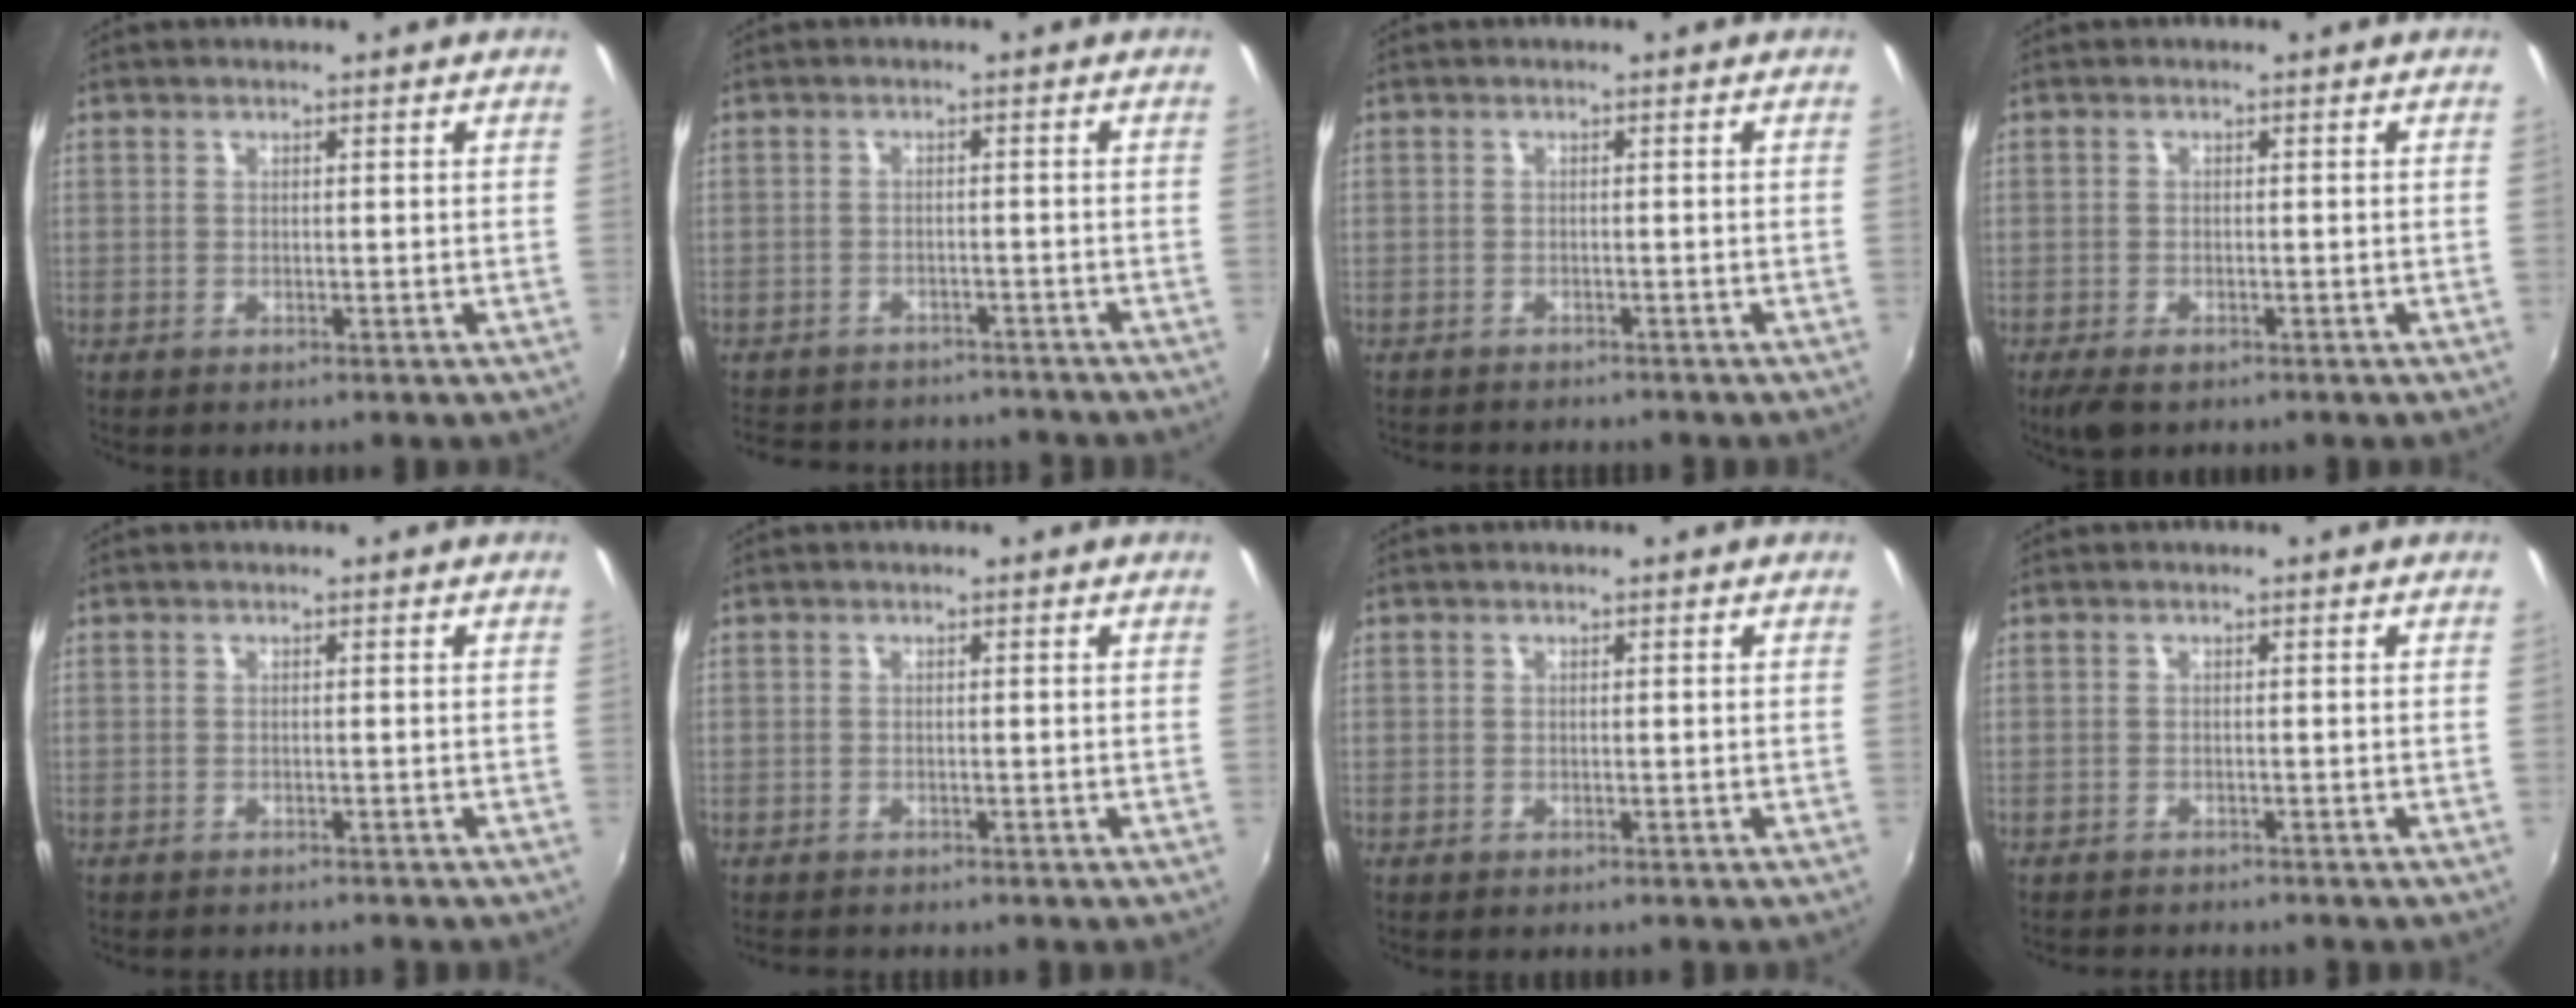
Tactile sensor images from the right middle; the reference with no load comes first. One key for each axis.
{"total": 12.3, "fx": -10.6, "fy": 4.9, "fz": 3.8, "tx": -0.096, "ty": 0.001, "tz": -0.148}
{"total": 3.3, "fx": -3.1, "fy": 0.7, "fz": 0.7, "tx": -0.025, "ty": -0.016, "tz": -0.049}
{"total": 3.8, "fx": -2.6, "fy": 1.6, "fz": 2.3, "tx": -0.054, "ty": -0.016, "tz": -0.046}
{"total": 2.5, "fx": -2.4, "fy": 0.5, "fz": 0.6, "tx": -0.021, "ty": -0.013, "tz": -0.036}
{"total": 1.7, "fx": -1.5, "fy": 0.9, "fz": 0.1, "tx": -0.007, "ty": -0.003, "tz": -0.027}
{"total": 0.0}
{"total": 3.2, "fx": -3.1, "fy": 0.5, "fz": 0.7, "tx": -0.025, "ty": -0.017, "tz": -0.050}